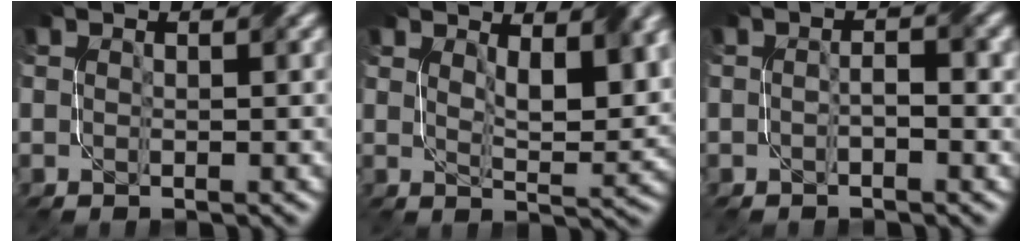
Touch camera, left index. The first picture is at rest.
{"total": 5.9, "force": [2.8, 2.1, 4.7], "torque": [-0.078, -0.005, 0.054]}
{"total": 1.4, "force": [-0.6, 0.3, 1.2], "torque": [-0.025, 0.004, -0.011]}